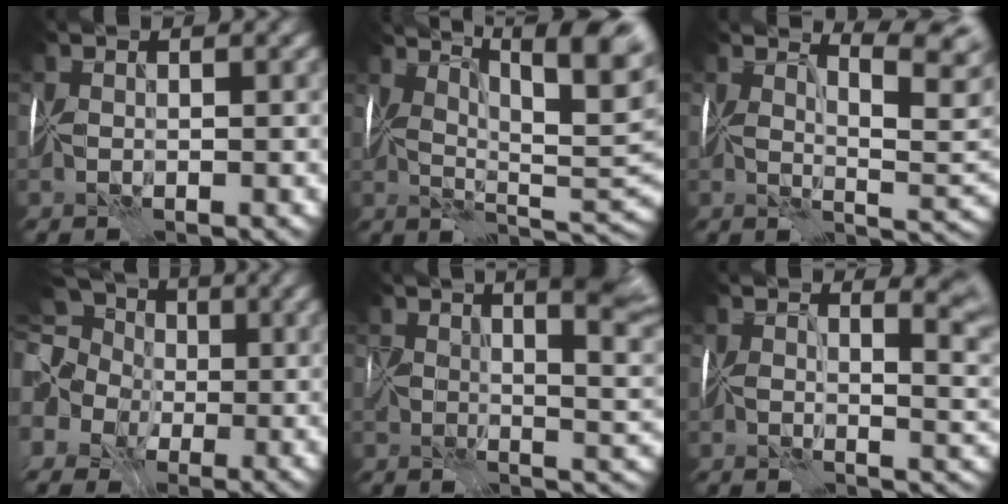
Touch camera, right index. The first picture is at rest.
{"total": 9.8, "force": [5.7, 2.0, 7.8], "torque": [-0.112, 0.005, 0.084]}
{"total": 4.0, "force": [2.8, -0.3, 2.9], "torque": [-0.026, -0.004, 0.051]}
{"total": 9.1, "force": [0.6, 7.9, 4.4], "torque": [-0.092, 0.005, -0.033]}
{"total": 7.8, "force": [3.7, 2.2, 6.5], "torque": [-0.069, 0.008, 0.057]}
{"total": 4.7, "force": [2.5, 0.9, 3.9], "torque": [-0.020, -0.003, 0.039]}